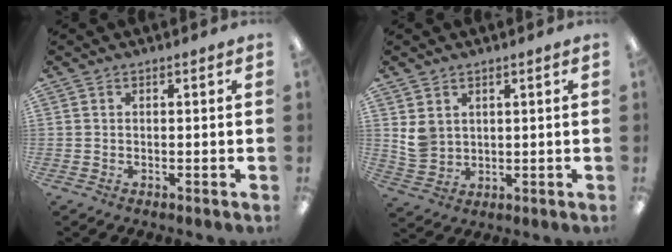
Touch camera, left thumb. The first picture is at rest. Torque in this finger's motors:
{"motor_torque": [0.86, 0.87, 0.66, -0.79, 0.02]}